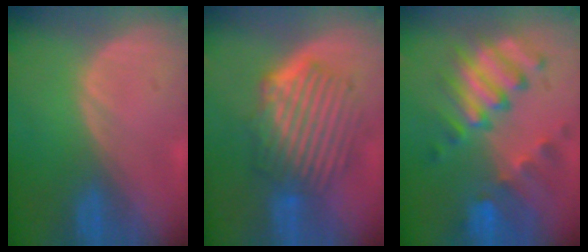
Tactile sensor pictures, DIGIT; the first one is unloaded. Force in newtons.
{"total": 9.4, "press": 8.4, "slide": 4.4}
{"total": 10.1, "press": 8.8, "slide": 4.8}